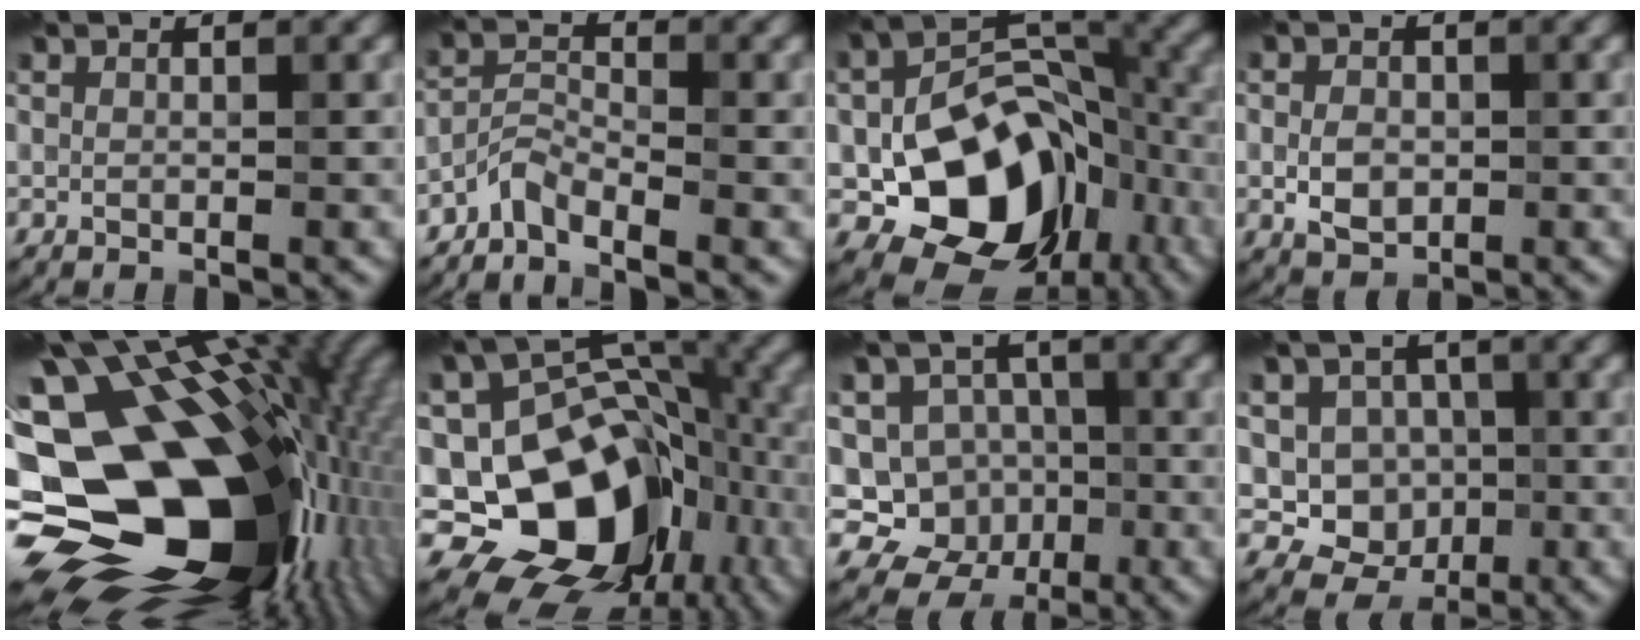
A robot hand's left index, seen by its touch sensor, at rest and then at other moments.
{"total": 2.5, "force": [-2.4, 0.1, 0.8], "torque": [-0.021, 0.012, -0.051]}
{"total": 12.3, "force": [-4.6, 8.5, 7.6], "torque": [-0.123, -0.006, -0.078]}
{"total": 2.6, "force": [-0.7, 1.7, 1.8], "torque": [-0.038, 0.000, -0.012]}
{"total": 20.9, "force": [-2.6, 13.3, 15.9], "torque": [-0.281, -0.018, -0.028]}
{"total": 14.4, "force": [-4.7, 10.2, 9.0], "torque": [-0.131, -0.003, -0.083]}
{"total": 8.9, "force": [-2.8, 7.9, 2.9], "torque": [-0.053, 0.021, -0.058]}
{"total": 7.0, "force": [-0.8, 6.4, 2.5], "torque": [-0.038, 0.017, -0.036]}